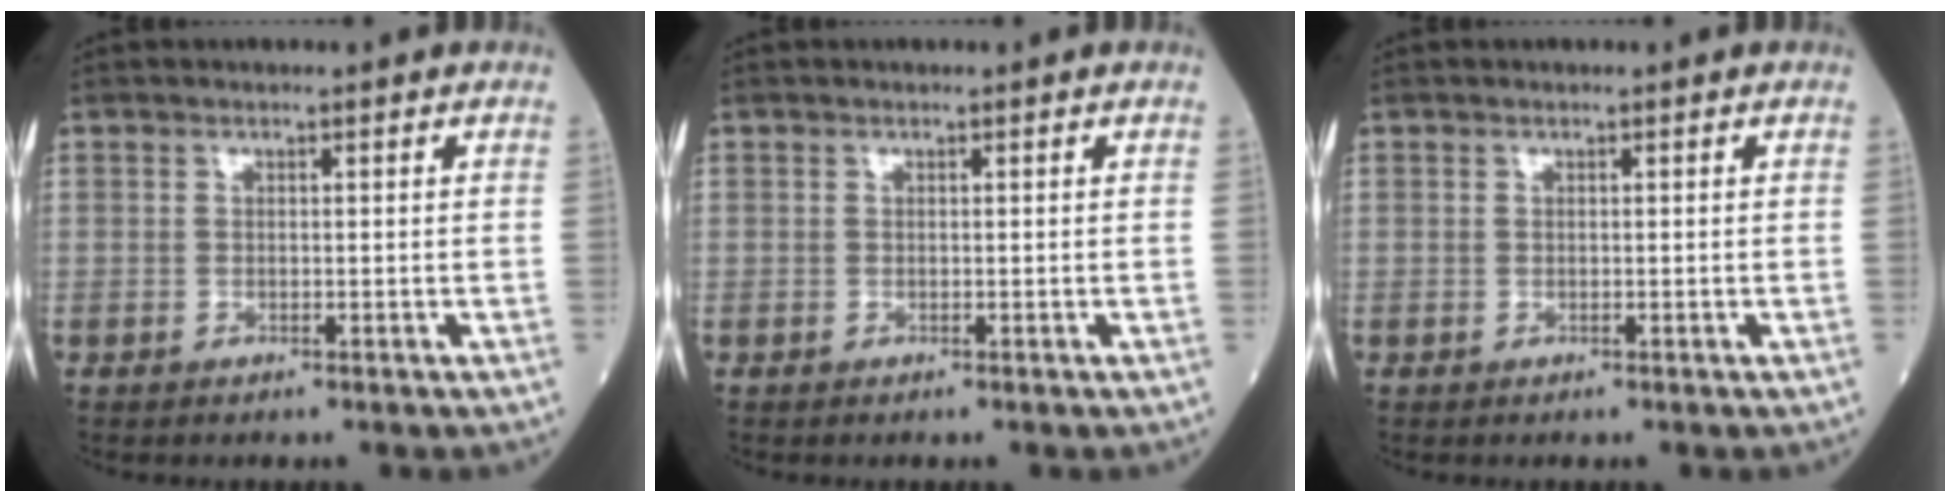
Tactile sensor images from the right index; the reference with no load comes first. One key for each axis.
{"total": 0.0}
{"total": 0.0}